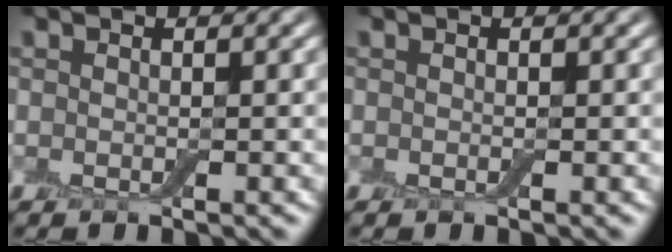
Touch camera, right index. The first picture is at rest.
{"total": 0.0}